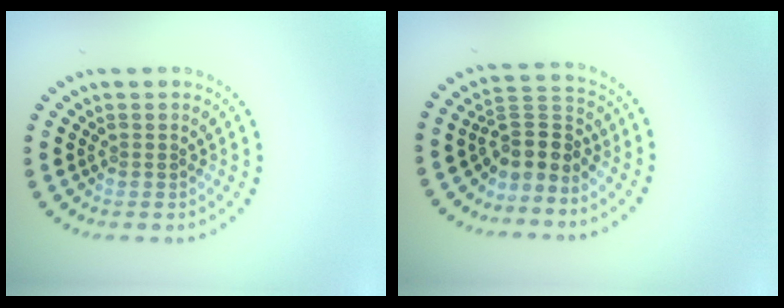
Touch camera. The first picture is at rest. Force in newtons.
{"total": 3.2, "press": 2.4, "slide": 2.1}